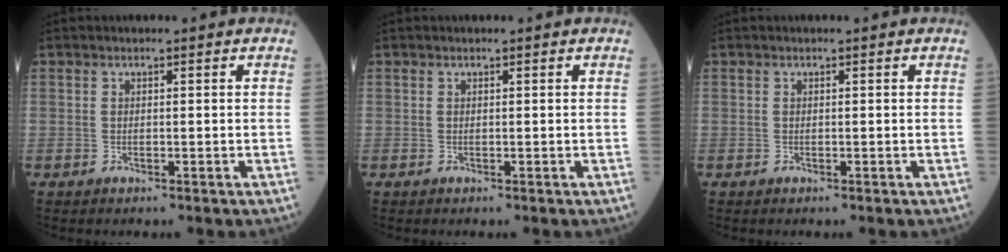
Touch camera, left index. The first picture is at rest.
{"total": 0.0}
{"total": 0.0}